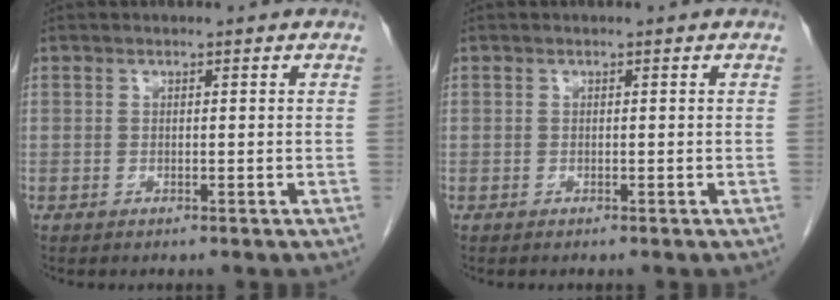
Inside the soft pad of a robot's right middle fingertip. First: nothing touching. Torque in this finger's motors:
{"motor_torque": [-0.18, -0.18, -0.03, -0.01]}